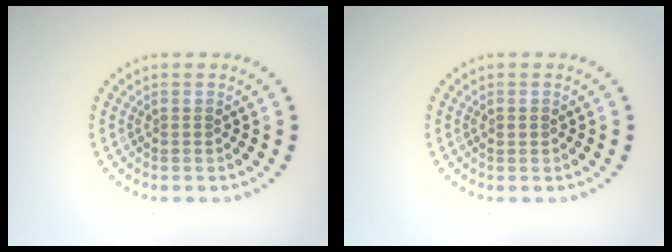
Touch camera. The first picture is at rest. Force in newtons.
{"total": 0.9, "press": 0.9, "slide": 0.0}